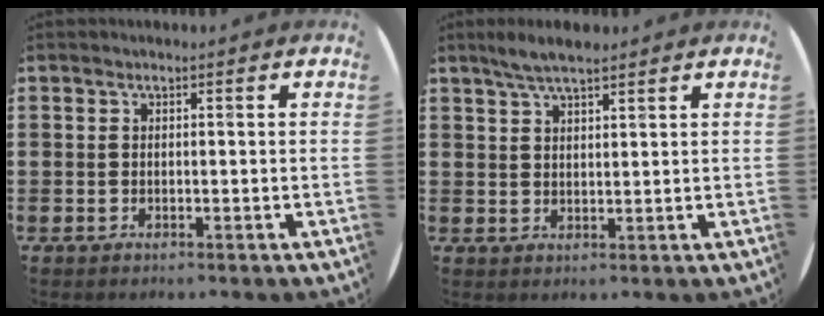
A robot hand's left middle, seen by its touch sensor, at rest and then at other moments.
{"total": 4.0, "force": [3.4, 0.8, 2.0], "torque": [-0.046, 0.002, 0.061]}